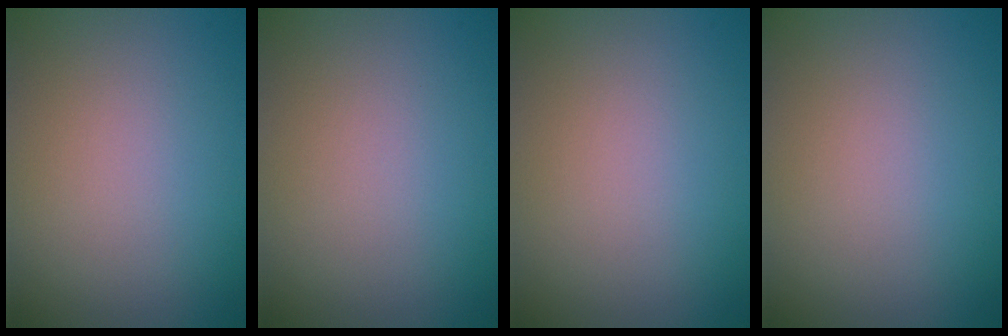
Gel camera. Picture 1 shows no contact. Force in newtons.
{"total": 0.0}
{"total": 0.0}
{"total": 0.0}